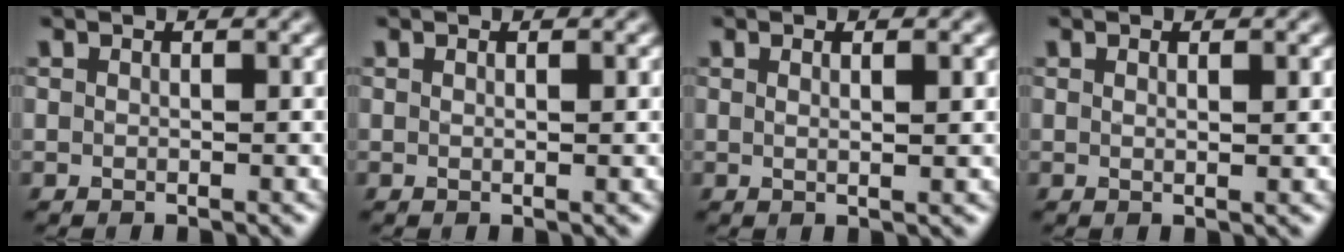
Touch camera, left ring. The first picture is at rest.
{"total": 0.8, "force": [0.2, 0.2, 0.8], "torque": [-0.007, 0.002, 0.000]}
{"total": 2.2, "force": [0.7, 0.7, 2.0], "torque": [-0.021, -0.003, 0.000]}
{"total": 1.2, "force": [0.4, 0.3, 1.1], "torque": [-0.014, 0.000, 0.004]}